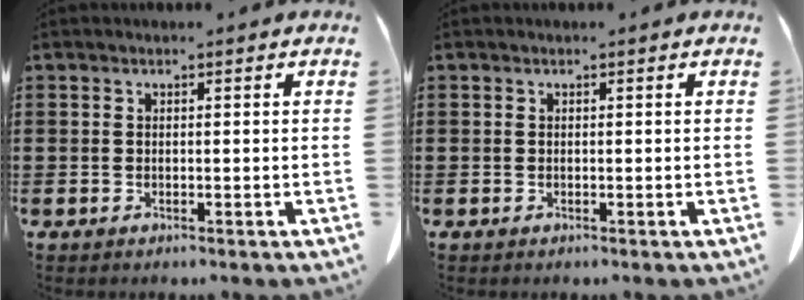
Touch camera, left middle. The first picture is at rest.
{"total": 0.0}